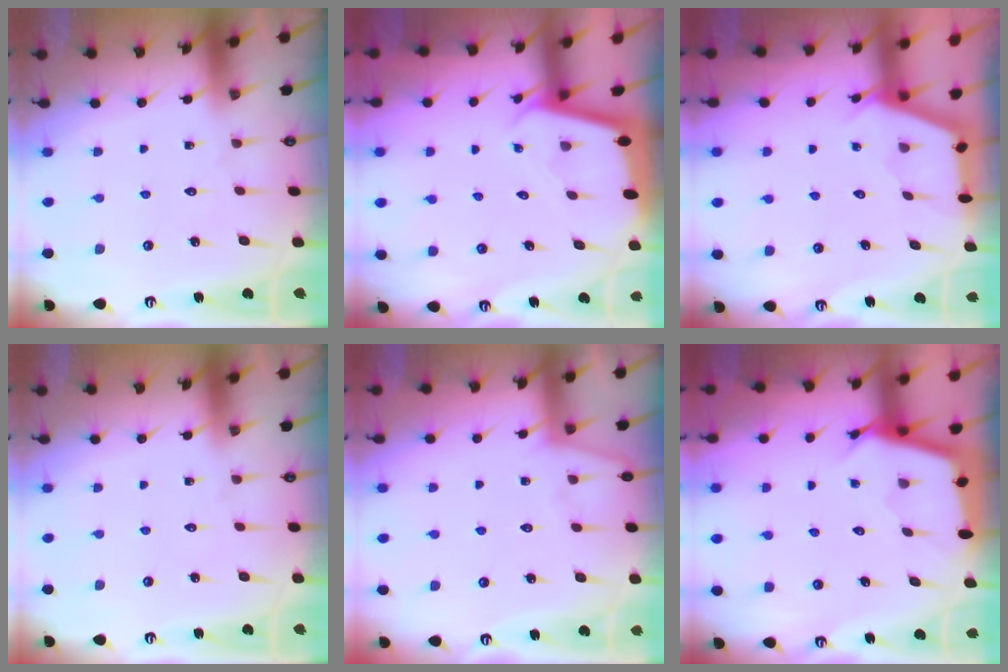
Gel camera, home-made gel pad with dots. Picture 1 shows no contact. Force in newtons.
{"total": 1.9, "press": 1.9, "slide": 0.1}
{"total": 2.7, "press": 2.7, "slide": 0.3}
{"total": 0.0}
{"total": 1.6, "press": 1.5, "slide": 0.3}
{"total": 2.8, "press": 2.8, "slide": 0.3}